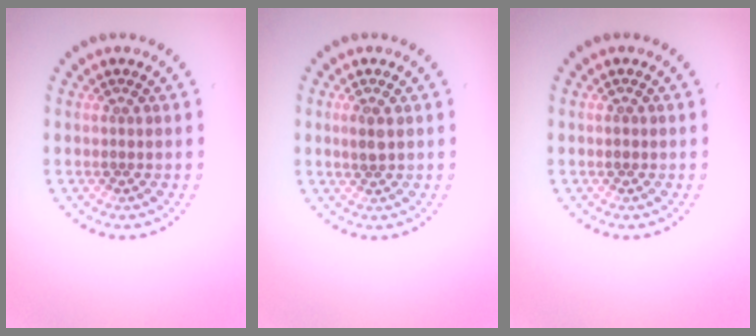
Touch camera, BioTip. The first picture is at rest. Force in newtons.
{"total": 1.5, "press": 1.4, "slide": 0.3}
{"total": 0.8, "press": 0.7, "slide": 0.1}